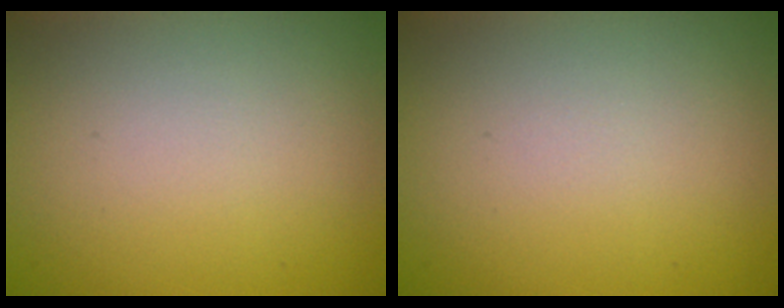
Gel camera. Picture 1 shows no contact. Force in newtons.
{"total": 0.0}